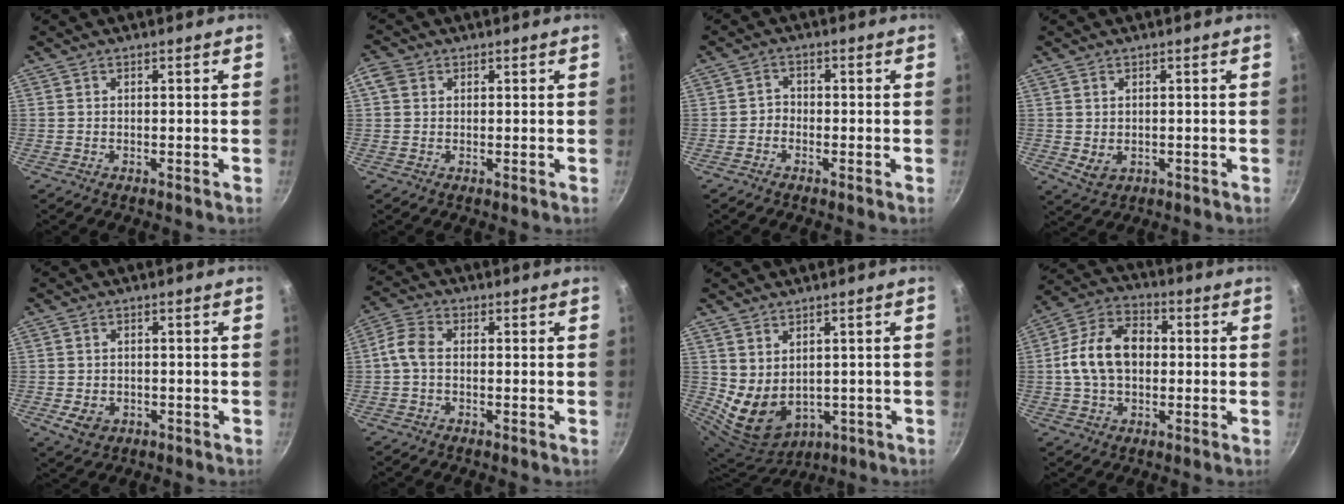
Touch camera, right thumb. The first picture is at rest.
{"total": 3.0, "force": [0.9, 2.4, 1.5], "torque": [-0.027, 0.004, 0.011]}
{"total": 1.8, "force": [-1.0, 1.3, 0.5], "torque": [-0.003, 0.015, -0.022]}
{"total": 3.1, "force": [0.1, 2.4, 2.0], "torque": [-0.033, -0.008, 0.009]}
{"total": 4.2, "force": [-1.3, 3.2, 2.3], "torque": [-0.035, 0.002, -0.013]}
{"total": 5.4, "force": [-0.5, 3.6, 4.1], "torque": [-0.092, 0.022, -0.023]}
{"total": 9.0, "force": [1.0, 6.8, 5.8], "torque": [-0.089, -0.021, 0.050]}
{"total": 13.1, "force": [0.3, 9.1, 9.5], "torque": [-0.147, 0.029, -0.010]}